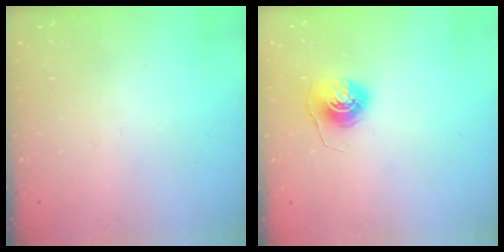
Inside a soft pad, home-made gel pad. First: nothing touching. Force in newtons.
{"total": 6.4, "press": 6.4, "slide": 0.6}